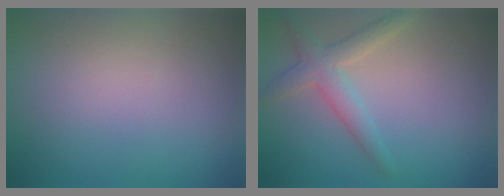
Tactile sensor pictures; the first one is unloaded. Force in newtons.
{"total": 2.8, "press": 2.8, "slide": 0.1}